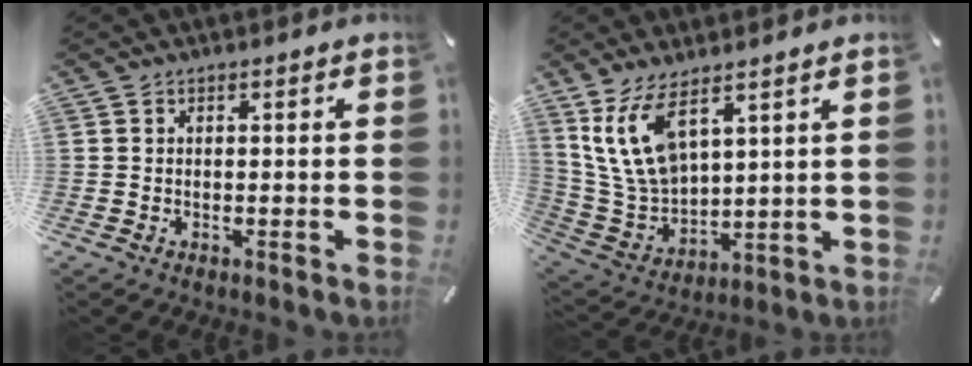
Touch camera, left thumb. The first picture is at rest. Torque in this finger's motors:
{"motor_torque": [1.04, 1.03, 1.38, -1.39, 0.38]}